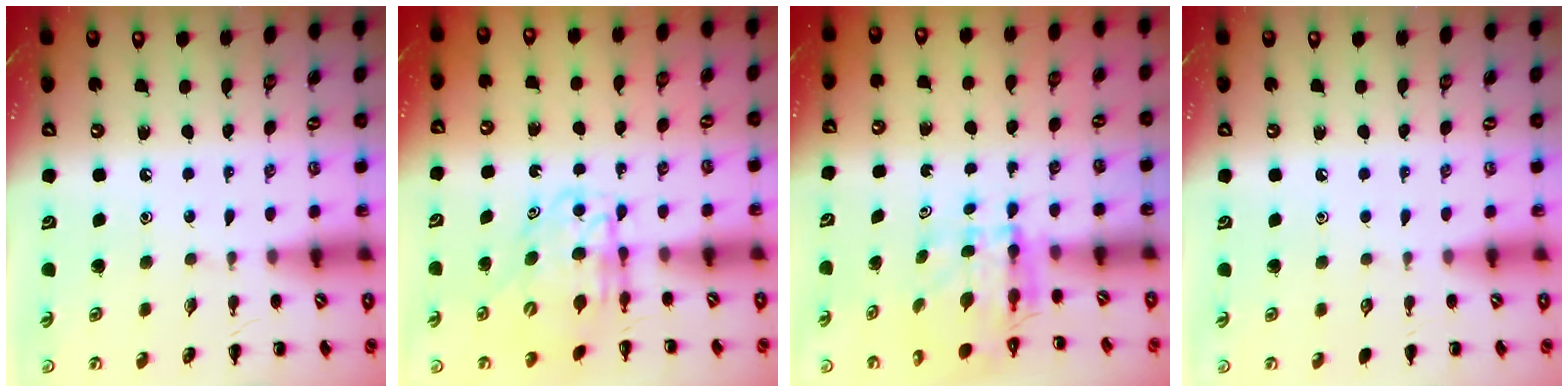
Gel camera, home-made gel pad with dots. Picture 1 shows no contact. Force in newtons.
{"total": 6.8, "press": 6.7, "slide": 0.9}
{"total": 4.6, "press": 4.4, "slide": 1.6}
{"total": 0.0}